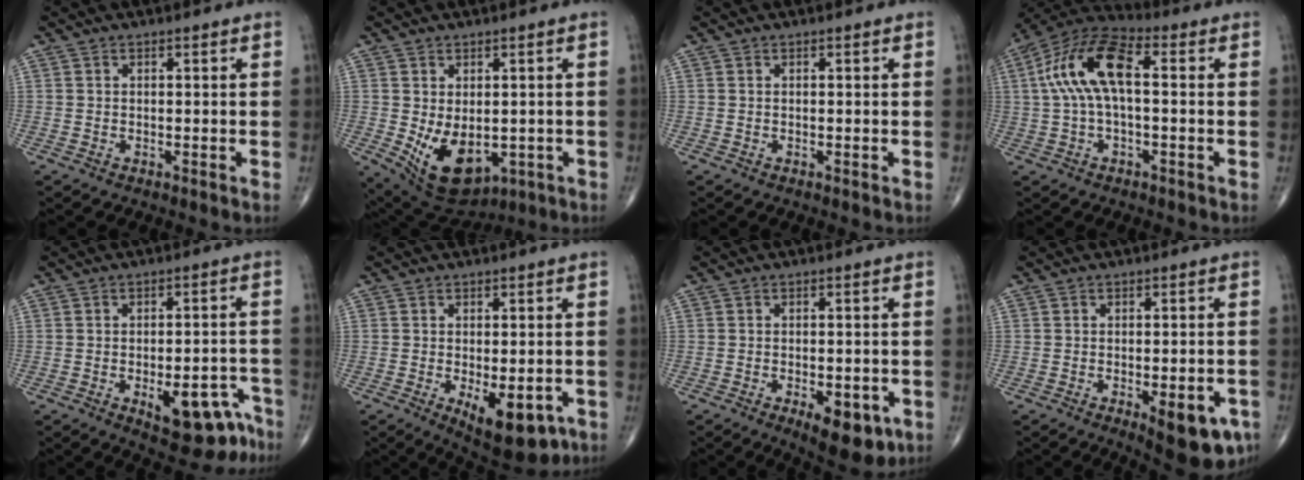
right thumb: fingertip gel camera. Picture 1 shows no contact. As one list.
[{"total": 11.7, "force": [-2.2, 7.3, 8.8], "torque": [-0.128, -0.009, -0.006]}, {"total": 0.0}, {"total": 13.4, "force": [1.4, 5.9, 11.9], "torque": [-0.246, 0.041, 0.018]}, {"total": 12.4, "force": [-6.6, 5.4, 9.1], "torque": [-0.086, 0.041, -0.079]}, {"total": 11.6, "force": [-4.4, 5.2, 9.4], "torque": [-0.117, -0.005, -0.049]}, {"total": 9.5, "force": [-4.1, 4.2, 7.4], "torque": [-0.085, 0.002, -0.049]}, {"total": 10.9, "force": [-4.7, 4.0, 9.0], "torque": [-0.092, 0.009, -0.052]}]